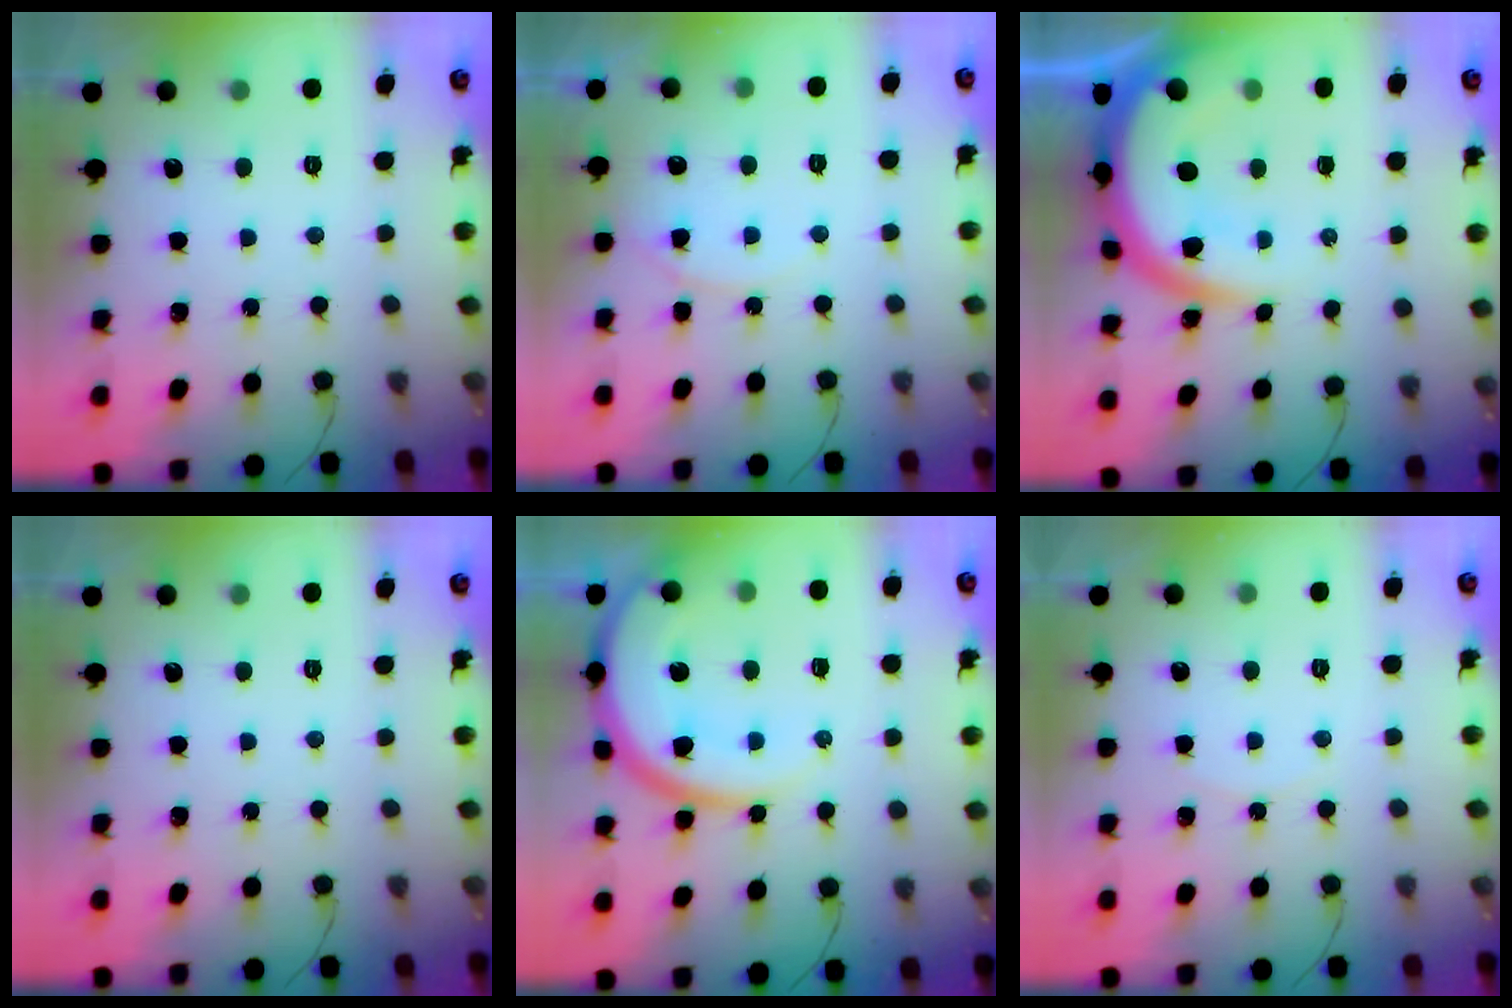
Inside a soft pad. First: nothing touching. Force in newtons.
{"total": 7.1, "press": 7.1, "slide": 0.5}
{"total": 15.0, "press": 14.9, "slide": 1.6}
{"total": 0.0}
{"total": 13.9, "press": 13.8, "slide": 1.4}
{"total": 3.9, "press": 3.1, "slide": 2.4}